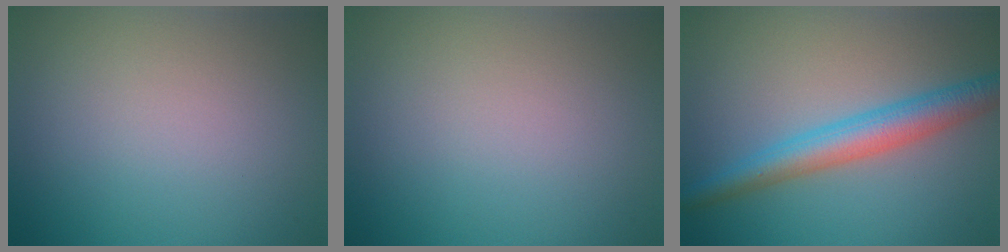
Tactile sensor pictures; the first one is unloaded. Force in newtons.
{"total": 0.0}
{"total": 4.5, "press": 4.5, "slide": 0.2}